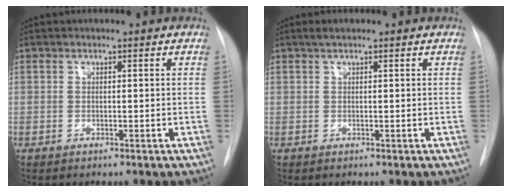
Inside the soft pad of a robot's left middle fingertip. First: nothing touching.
{"total": 1.1, "force": [0.8, 0.2, 0.7], "torque": [-0.015, 0.008, 0.015]}